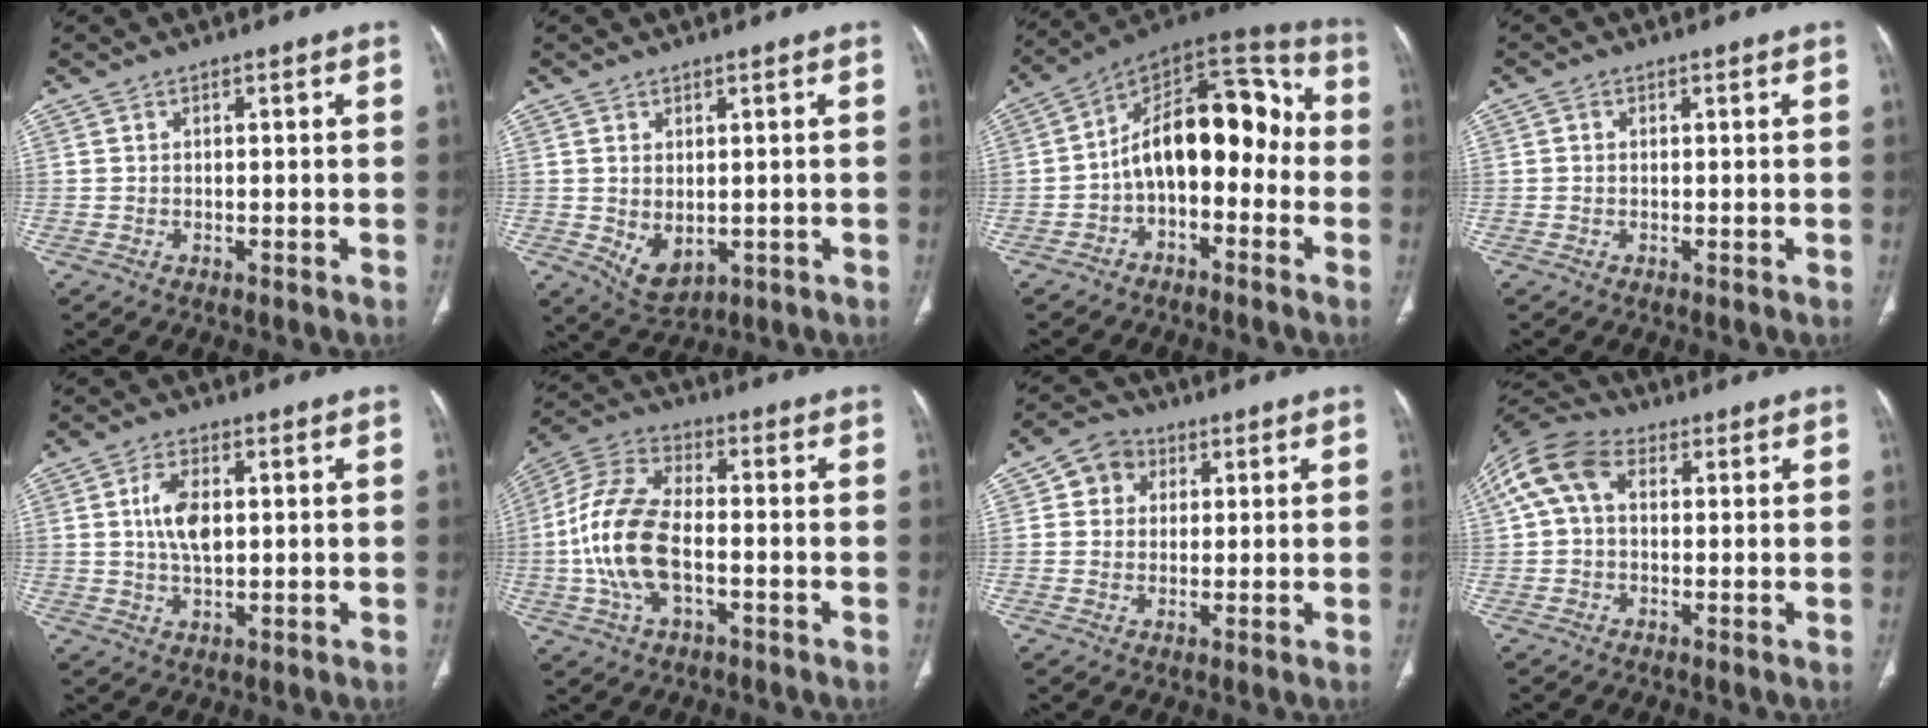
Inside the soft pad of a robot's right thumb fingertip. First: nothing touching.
{"total": 5.6, "force": [-0.6, 3.5, 4.4], "torque": [-0.068, -0.009, 0.011]}
{"total": 17.1, "force": [-2.2, 10.0, 13.7], "torque": [-0.172, 0.075, -0.047]}
{"total": 0.6, "force": [0.0, 0.5, 0.3], "torque": [-0.004, 0.001, -0.001]}
{"total": 6.8, "force": [1.1, 3.5, 5.7], "torque": [-0.108, -0.001, 0.021]}
{"total": 15.5, "force": [-2.4, 8.2, 12.9], "torque": [-0.279, 0.026, -0.048]}
{"total": 6.3, "force": [1.9, 5.5, 2.3], "torque": [-0.014, 0.003, 0.027]}
{"total": 11.1, "force": [2.6, 7.6, 7.7], "torque": [-0.158, 0.039, 0.041]}